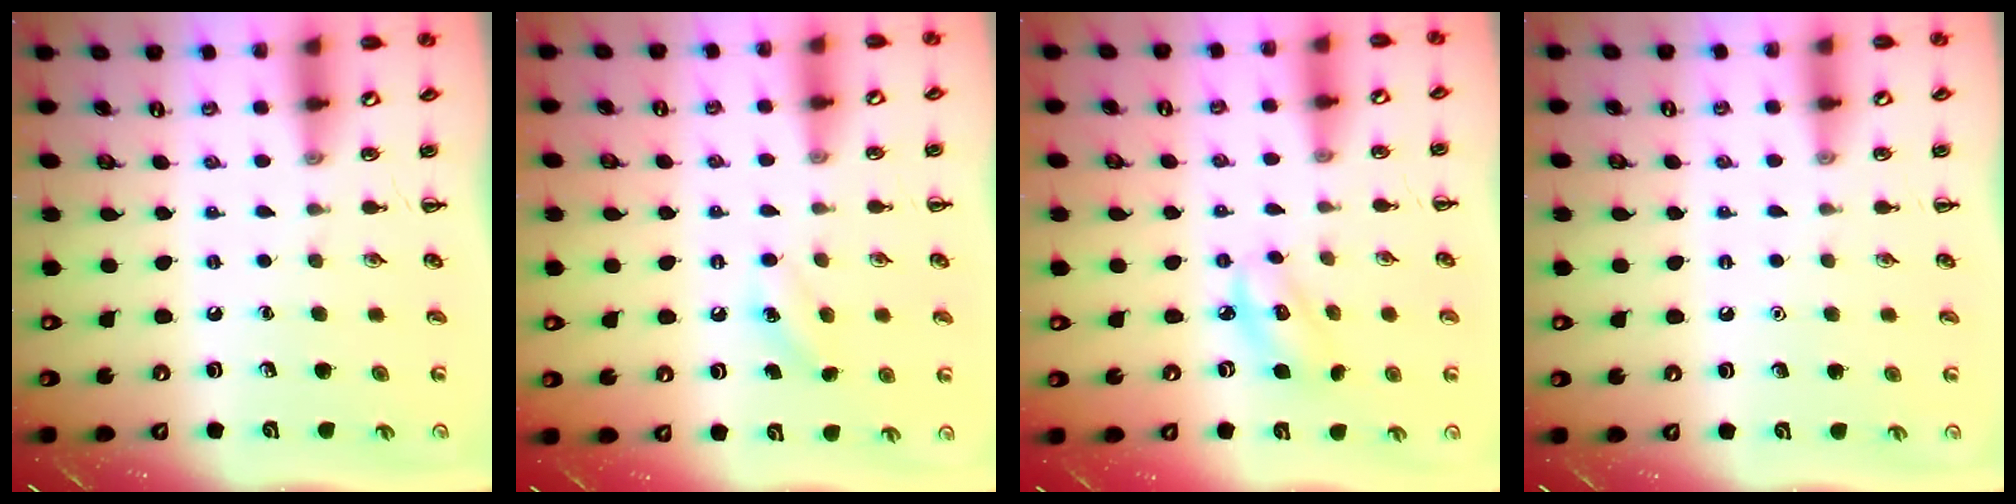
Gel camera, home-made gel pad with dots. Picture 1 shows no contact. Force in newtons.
{"total": 5.3, "press": 5.1, "slide": 1.2}
{"total": 3.8, "press": 3.8, "slide": 0.5}
{"total": 1.6, "press": 1.6, "slide": 0.1}